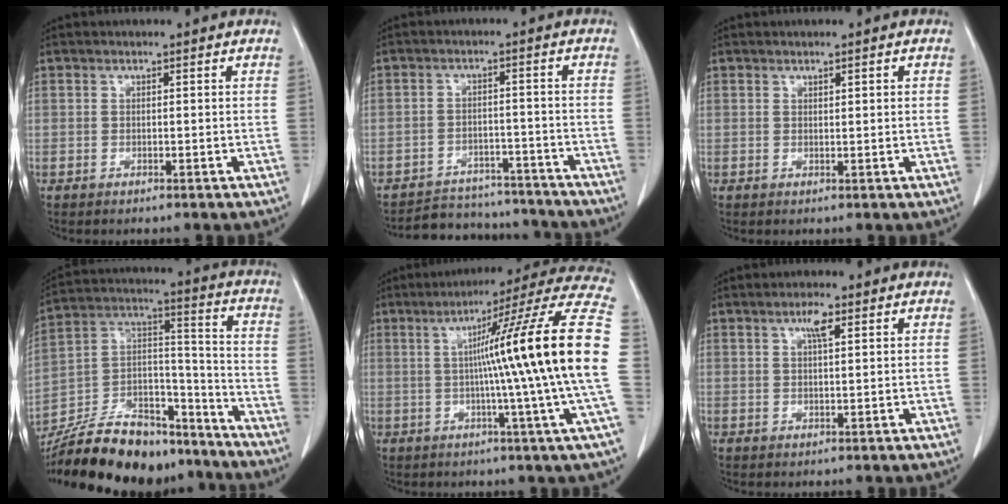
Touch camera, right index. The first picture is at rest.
{"total": 11.1, "force": [-10.5, 3.4, 0.9], "torque": [-0.005, 0.018, -0.144]}
{"total": 1.0, "force": [0.5, 0.1, 0.9], "torque": [-0.016, 0.000, 0.008]}
{"total": 25.4, "force": [-21.7, 8.0, 10.4], "torque": [-0.208, 0.013, -0.354]}
{"total": 22.5, "force": [0.4, -2.7, 22.4], "torque": [-0.260, 0.013, -0.016]}
{"total": 2.7, "force": [1.4, 0.4, 2.3], "torque": [-0.044, 0.002, 0.023]}